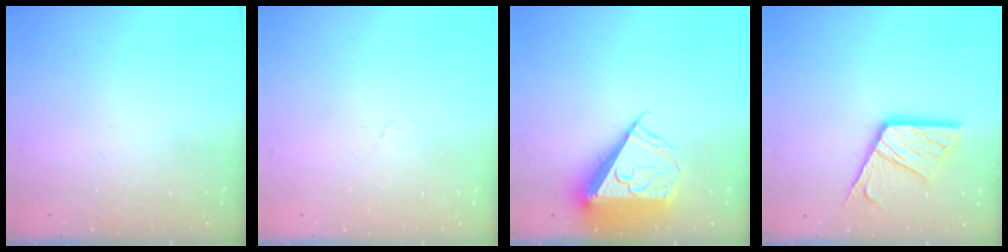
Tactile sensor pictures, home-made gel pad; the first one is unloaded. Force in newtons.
{"total": 2.5, "press": 2.4, "slide": 0.3}
{"total": 10.1, "press": 10.0, "slide": 1.3}
{"total": 14.6, "press": 14.6, "slide": 1.4}